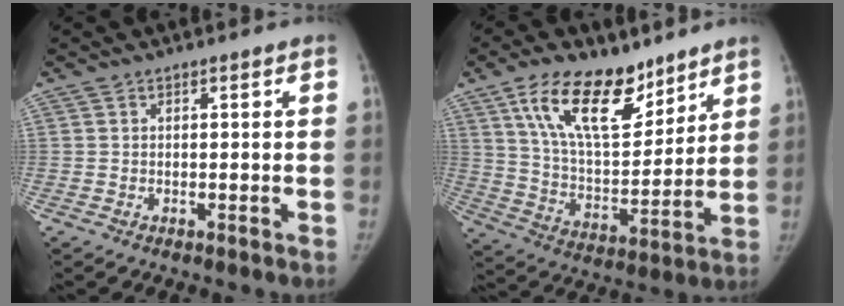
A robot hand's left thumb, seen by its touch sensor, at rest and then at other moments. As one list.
[{"total": 18.5, "force": [11.6, 8.8, 11.5], "torque": [-0.156, -0.064, 0.211]}]